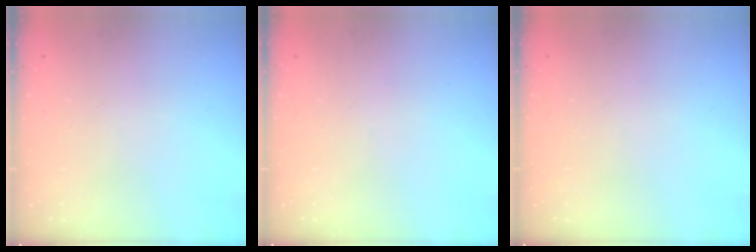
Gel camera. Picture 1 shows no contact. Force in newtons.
{"total": 0.0}
{"total": 0.0}